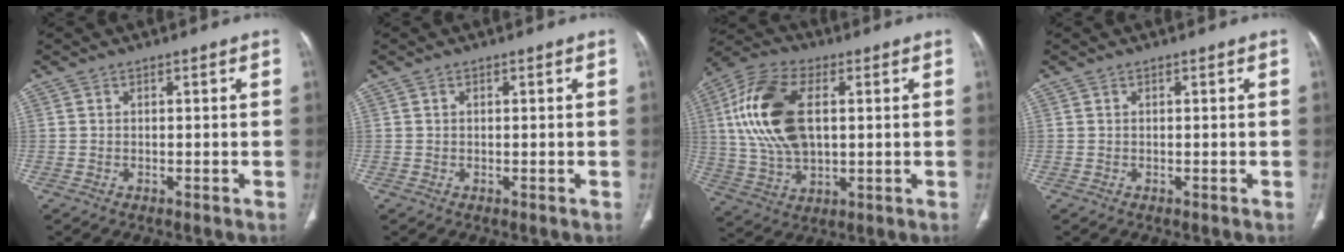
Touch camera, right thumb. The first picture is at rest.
{"total": 0.0}
{"total": 18.0, "force": [3.2, 10.1, 14.5], "torque": [-0.289, 0.009, 0.060]}
{"total": 0.0}